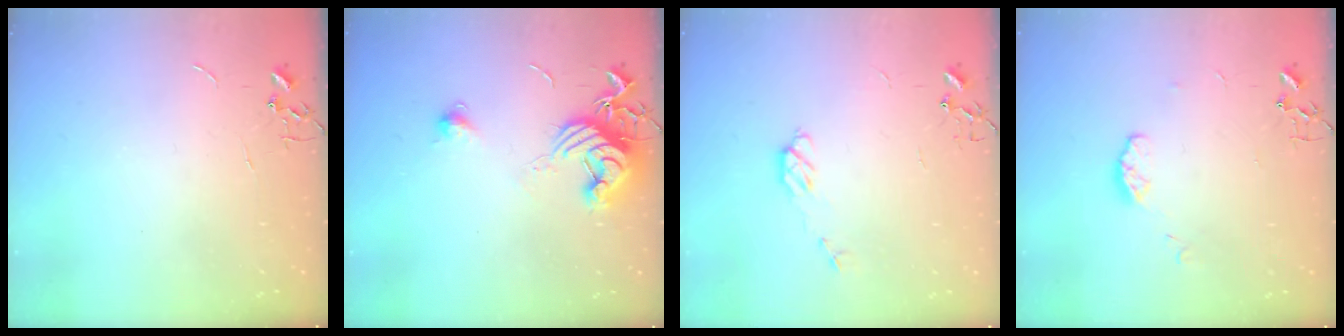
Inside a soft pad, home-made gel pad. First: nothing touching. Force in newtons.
{"total": 12.3, "press": 12.3, "slide": 0.7}
{"total": 5.5, "press": 5.4, "slide": 0.4}
{"total": 6.0, "press": 6.0, "slide": 0.5}